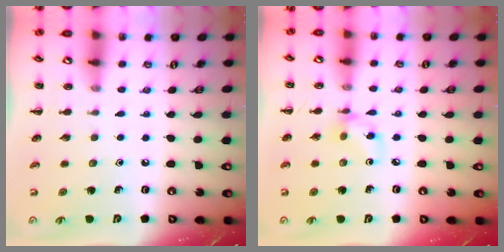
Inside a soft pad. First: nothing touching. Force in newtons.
{"total": 4.8, "press": 4.8, "slide": 0.2}